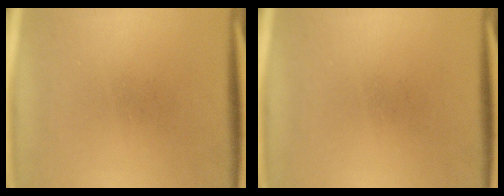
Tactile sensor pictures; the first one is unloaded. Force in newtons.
{"total": 0.0}